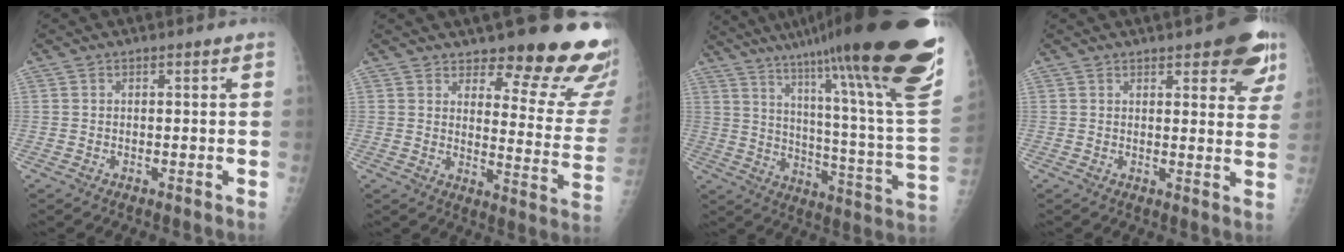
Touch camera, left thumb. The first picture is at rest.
{"total": 19.4, "force": [15.1, 5.8, 10.7], "torque": [-0.089, -0.111, 0.180]}
{"total": 35.5, "force": [24.8, 2.8, 25.2], "torque": [-0.298, -0.116, 0.357]}
{"total": 10.2, "force": [6.2, 3.6, 7.3], "torque": [-0.050, -0.023, 0.069]}